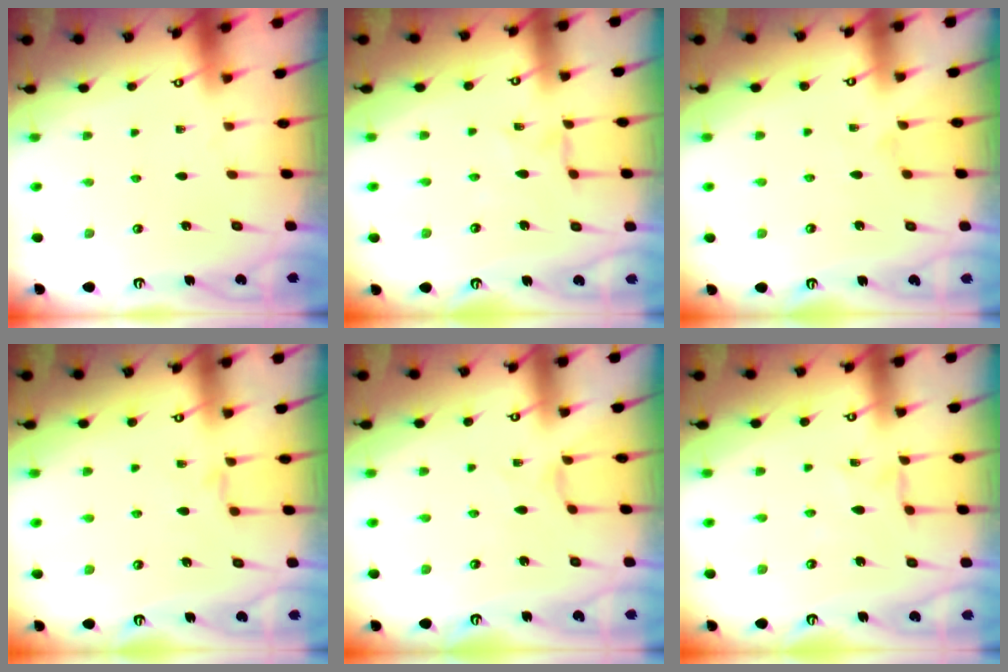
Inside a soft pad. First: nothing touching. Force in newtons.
{"total": 1.7, "press": 1.6, "slide": 0.3}
{"total": 1.0, "press": 0.9, "slide": 0.3}
{"total": 3.4, "press": 3.3, "slide": 0.6}
{"total": 1.3, "press": 1.3, "slide": 0.2}
{"total": 1.7, "press": 1.6, "slide": 0.3}